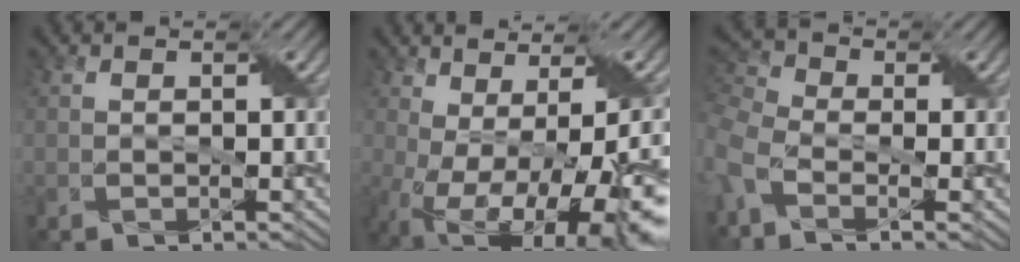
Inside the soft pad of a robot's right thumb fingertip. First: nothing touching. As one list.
[{"total": 16.7, "force": [-5.6, 6.9, 14.1], "torque": [-0.217, -0.037, -0.042]}, {"total": 6.6, "force": [-2.6, 3.8, 4.8], "torque": [-0.138, -0.012, -0.059]}]